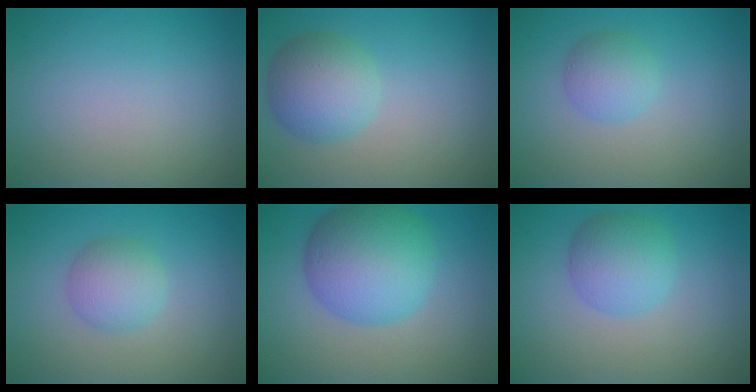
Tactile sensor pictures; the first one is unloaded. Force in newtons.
{"total": 4.7, "press": 4.7, "slide": 0.2}
{"total": 2.5, "press": 2.5, "slide": 0.1}
{"total": 3.0, "press": 3.0, "slide": 0.1}
{"total": 8.6, "press": 8.6, "slide": 0.1}
{"total": 4.0, "press": 4.0, "slide": 0.1}